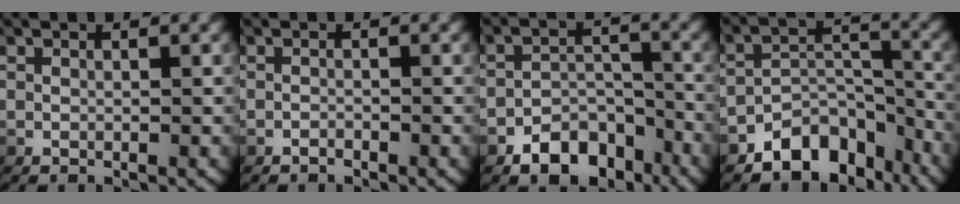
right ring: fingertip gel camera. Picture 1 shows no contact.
{"total": 0.7, "force": [-0.7, 0.1, 0.0], "torque": [-0.006, -0.008, -0.009]}
{"total": 5.8, "force": [-4.3, 3.4, 2.0], "torque": [-0.025, -0.009, -0.071]}
{"total": 6.5, "force": [-4.4, 3.7, 3.0], "torque": [-0.046, -0.016, -0.071]}